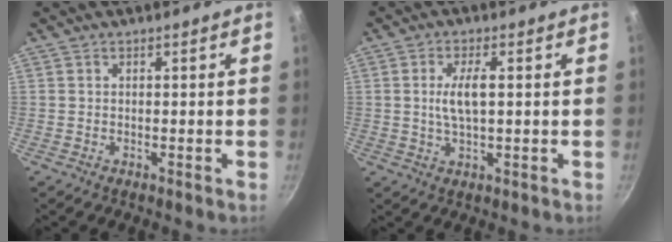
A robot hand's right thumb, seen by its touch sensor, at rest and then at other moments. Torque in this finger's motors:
{"motor_torque": [-0.12, 1.24, 0.94, 0.26, 0.06]}